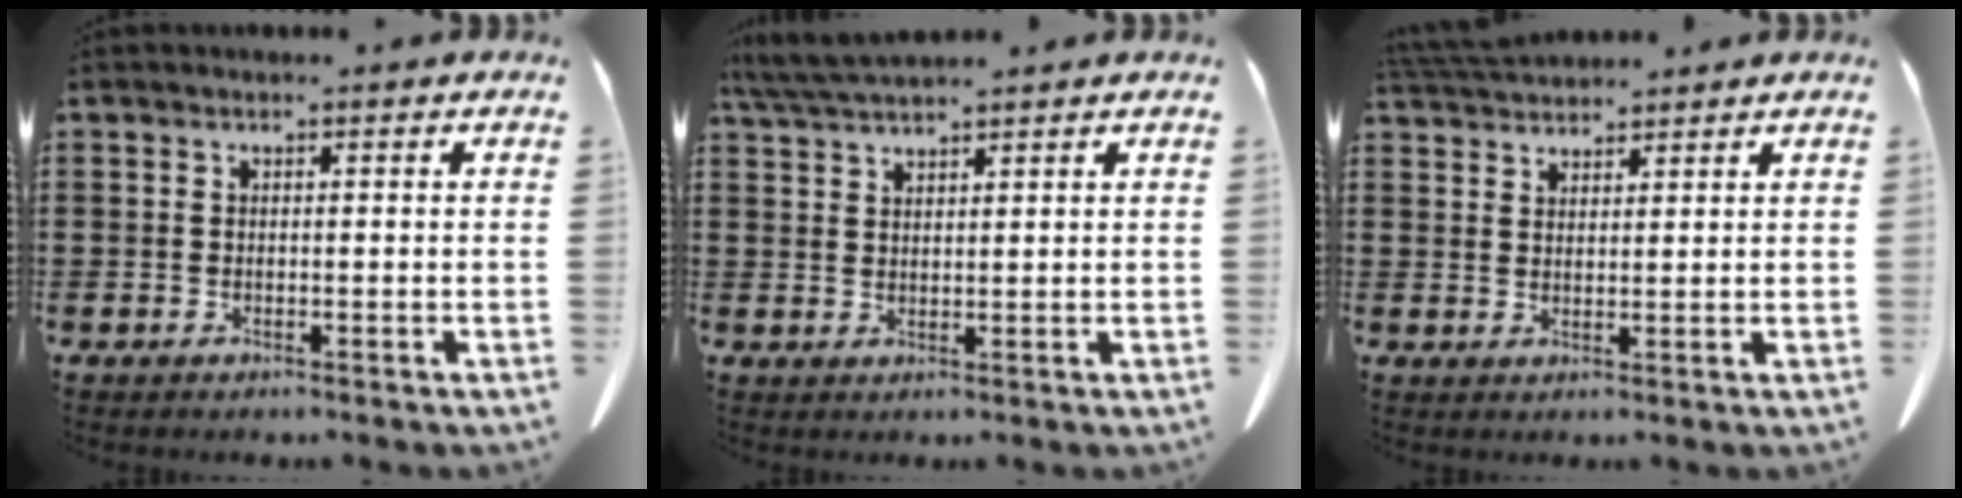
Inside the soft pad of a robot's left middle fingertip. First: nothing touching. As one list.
[{"total": 4.5, "force": [4.0, 0.4, 2.0], "torque": [-0.051, -0.007, 0.075]}, {"total": 3.6, "force": [3.6, 0.4, 0.7], "torque": [-0.024, -0.005, 0.069]}]